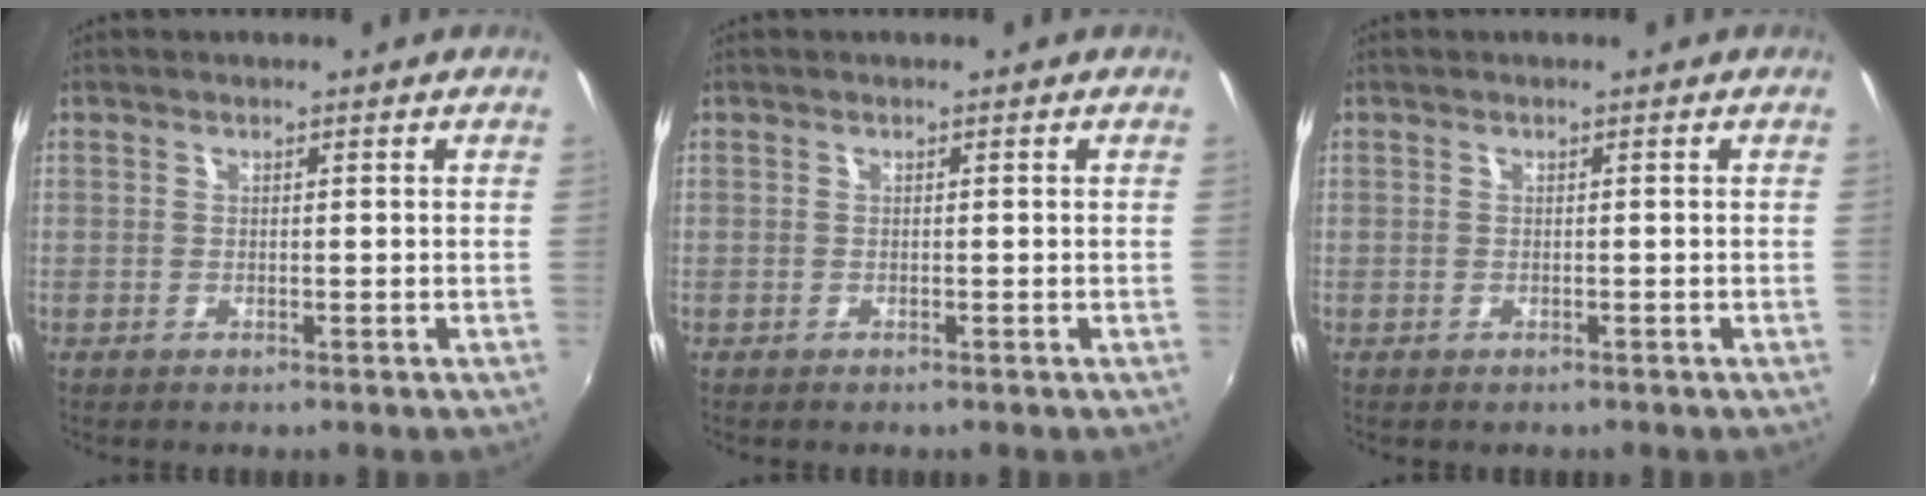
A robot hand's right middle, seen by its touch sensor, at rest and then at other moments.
{"total": 0.0}
{"total": 0.6, "force": [-0.3, 0.5, 0.0], "torque": [0.000, -0.003, -0.005]}